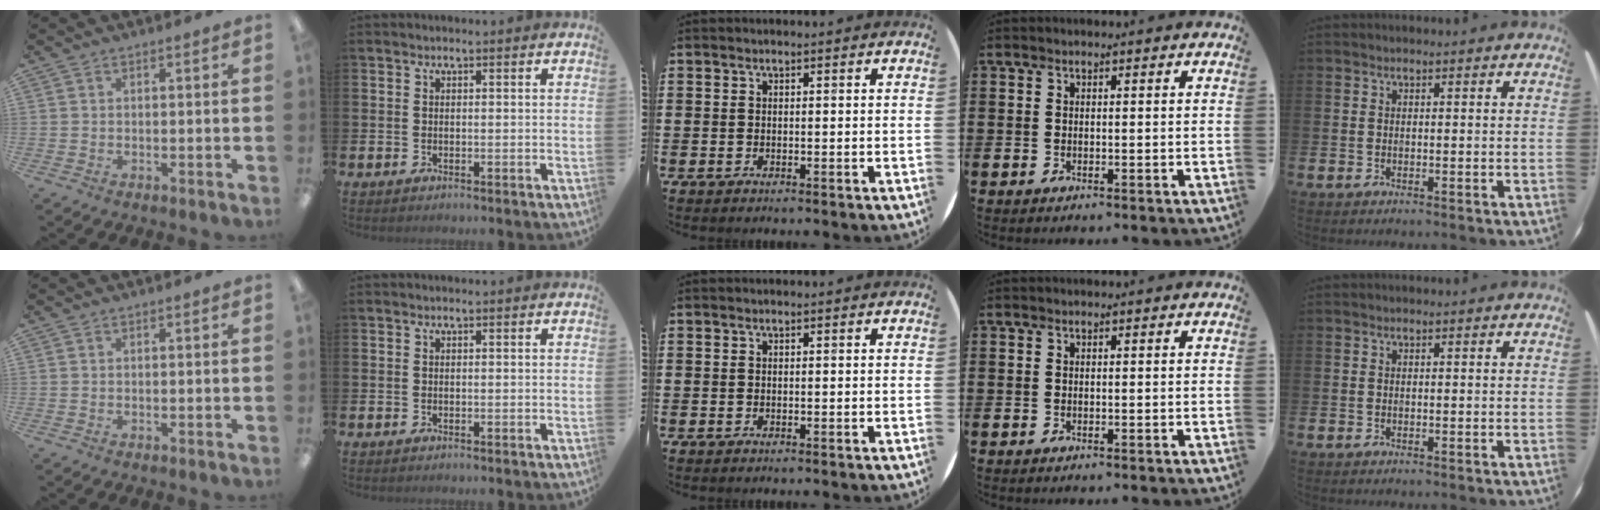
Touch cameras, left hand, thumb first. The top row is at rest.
{}